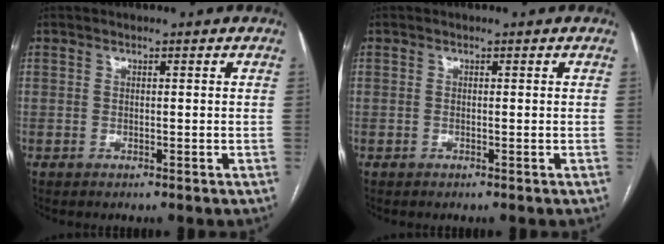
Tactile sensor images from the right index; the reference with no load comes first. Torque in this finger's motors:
{"motor_torque": [-0.06, -0.09, 0.02, 0.01]}